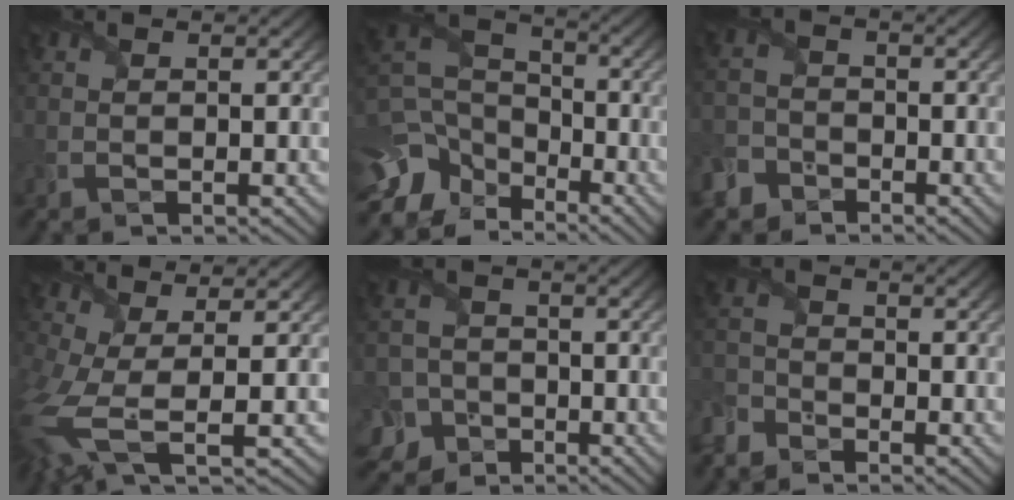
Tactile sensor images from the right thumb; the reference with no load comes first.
{"total": 12.0, "force": [-7.1, 8.3, 4.9], "torque": [-0.146, -0.030, -0.112]}
{"total": 4.0, "force": [-3.1, 2.5, 0.5], "torque": [-0.011, 0.000, -0.074]}
{"total": 7.8, "force": [-1.0, 3.1, 7.1], "torque": [-0.183, -0.021, -0.021]}
{"total": 7.2, "force": [-3.7, 5.9, 1.7], "torque": [-0.036, -0.019, -0.091]}
{"total": 3.5, "force": [-3.1, 1.5, 0.5], "torque": [-0.012, -0.002, -0.081]}